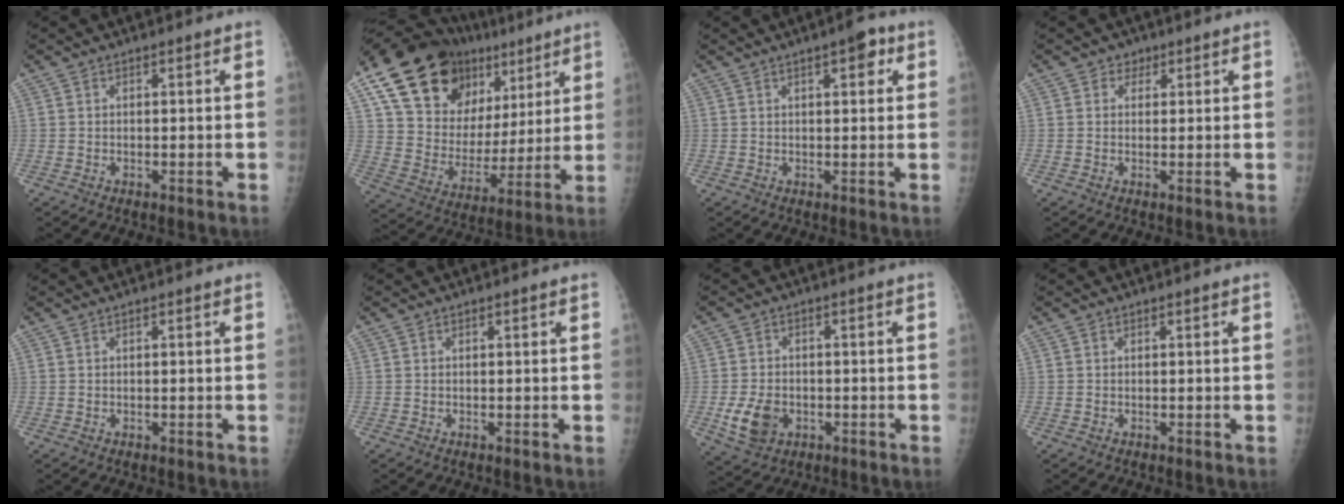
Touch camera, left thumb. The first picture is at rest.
{"total": 24.8, "force": [13.6, 15.6, 13.7], "torque": [-0.187, -0.008, 0.237]}
{"total": 4.1, "force": [2.0, 1.5, 3.3], "torque": [-0.032, -0.002, 0.021]}
{"total": 1.8, "force": [0.9, 1.6, 0.3], "torque": [0.013, -0.003, 0.006]}
{"total": 0.0}
{"total": 0.0}
{"total": 7.3, "force": [-2.0, 5.4, 4.4], "torque": [-0.073, 0.002, -0.030]}
{"total": 0.0}